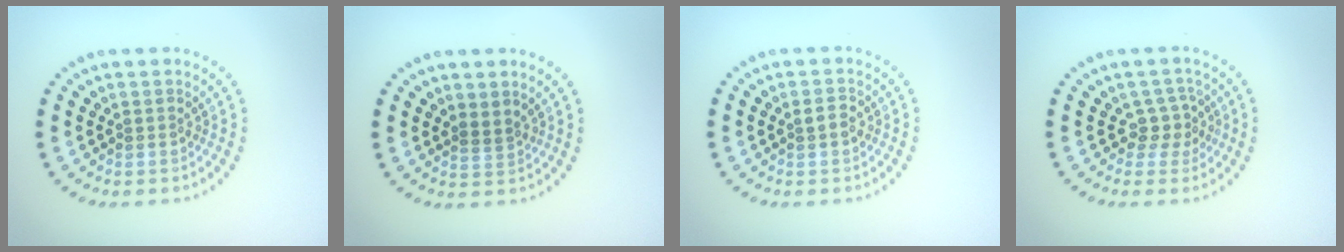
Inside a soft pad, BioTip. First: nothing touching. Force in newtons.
{"total": 1.1, "press": 0.8, "slide": 0.7}
{"total": 1.3, "press": 1.3, "slide": 0.1}
{"total": 2.3, "press": 1.8, "slide": 1.4}